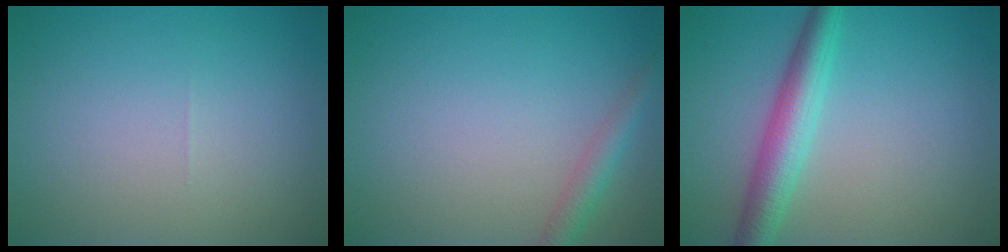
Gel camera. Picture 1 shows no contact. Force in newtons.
{"total": 2.2, "press": 2.2, "slide": 0.1}
{"total": 4.3, "press": 4.3, "slide": 0.0}